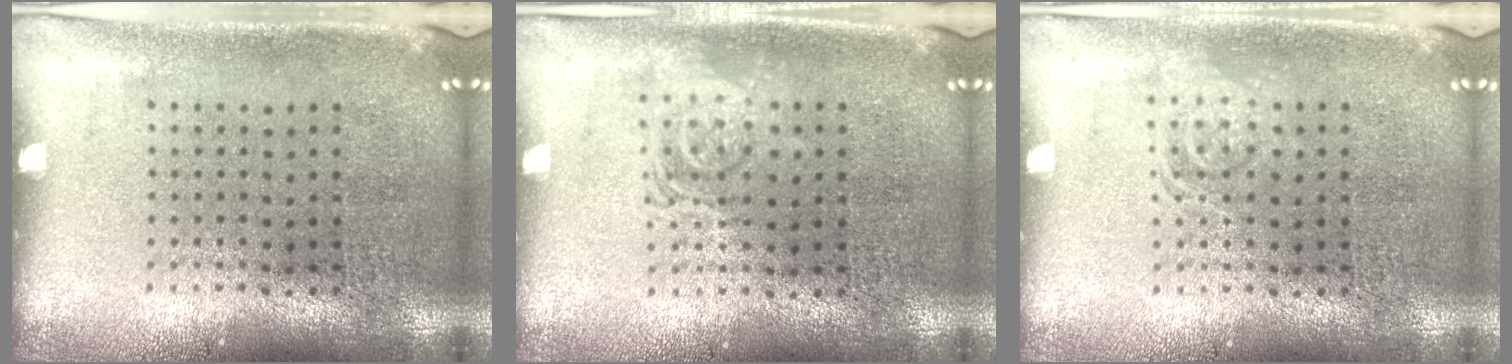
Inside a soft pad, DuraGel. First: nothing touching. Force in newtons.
{"total": 1.2, "press": 1.2, "slide": 0.2}
{"total": 1.5, "press": 1.5, "slide": 0.3}